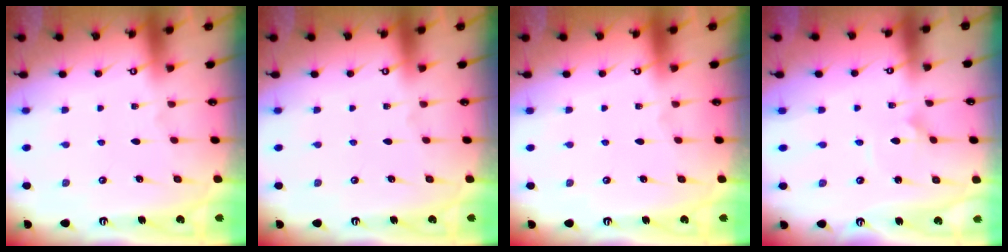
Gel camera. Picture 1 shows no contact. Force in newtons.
{"total": 0.0}
{"total": 0.0}
{"total": 1.7, "press": 1.7, "slide": 0.1}